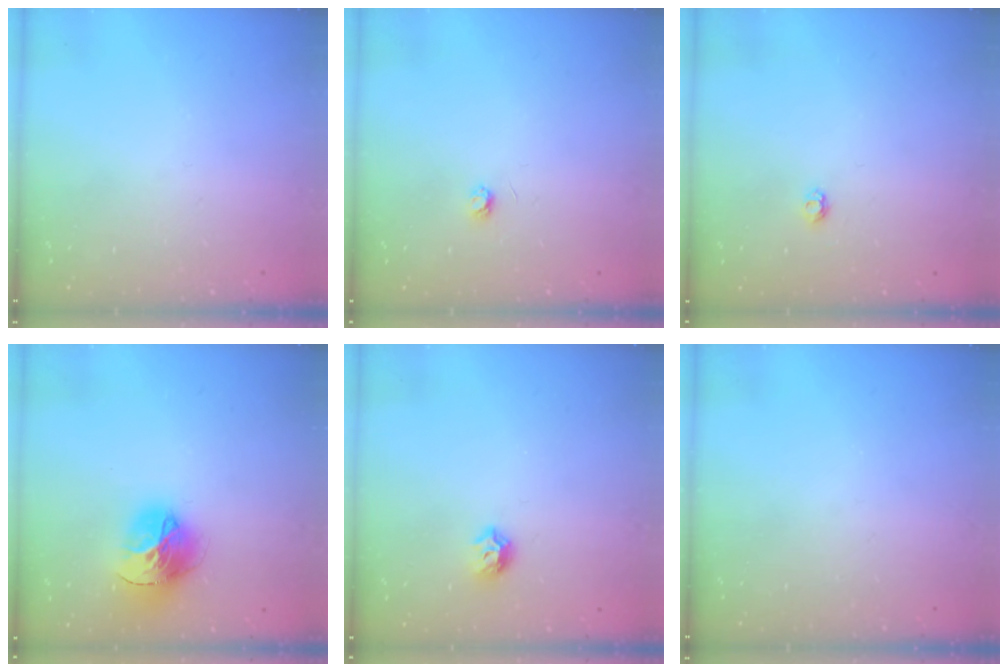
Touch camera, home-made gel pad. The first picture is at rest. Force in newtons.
{"total": 2.9, "press": 2.9, "slide": 0.3}
{"total": 2.9, "press": 2.9, "slide": 0.4}
{"total": 16.0, "press": 15.9, "slide": 1.7}
{"total": 6.3, "press": 6.2, "slide": 0.9}
{"total": 0.0}